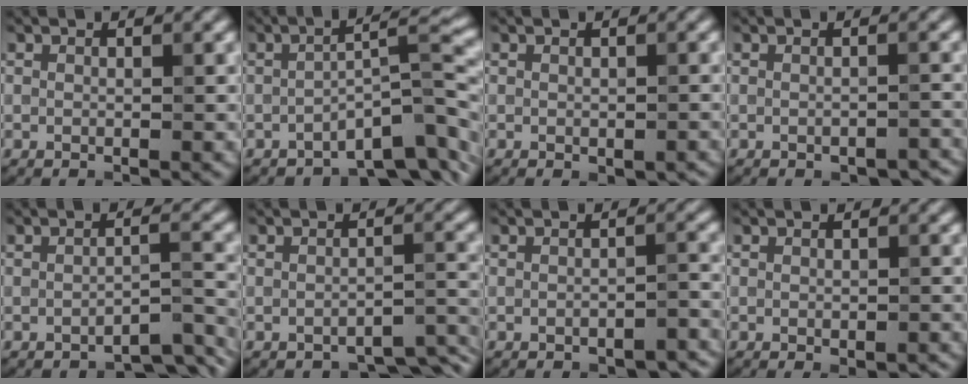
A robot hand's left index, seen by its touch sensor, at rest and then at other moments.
{"total": 7.3, "force": [-4.2, 1.8, 5.7], "torque": [-0.077, 0.007, -0.068]}
{"total": 0.7, "force": [-0.4, 0.3, 0.4], "torque": [-0.011, -0.005, -0.001]}
{"total": 1.7, "force": [-1.3, 0.5, 1.0], "torque": [-0.015, -0.003, -0.017]}
{"total": 4.0, "force": [-3.4, 0.7, 1.9], "torque": [-0.021, 0.008, -0.049]}
{"total": 3.2, "force": [-2.8, 0.7, 1.2], "torque": [-0.021, -0.001, -0.033]}
{"total": 2.6, "force": [-2.1, 0.7, 1.4], "torque": [-0.026, 0.001, -0.027]}
{"total": 0.9, "force": [-0.6, 0.1, 0.6], "torque": [-0.012, -0.004, -0.004]}